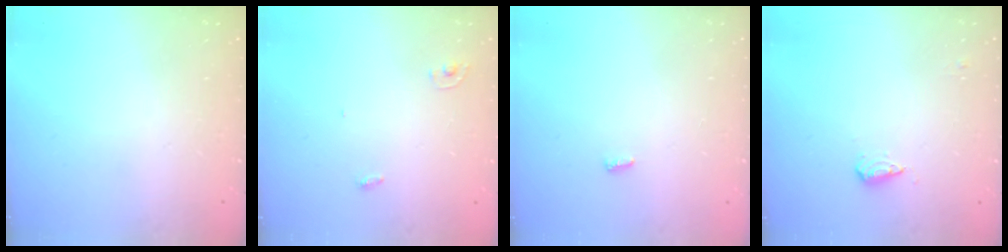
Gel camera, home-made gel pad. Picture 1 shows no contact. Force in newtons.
{"total": 2.8, "press": 2.8, "slide": 0.1}
{"total": 2.8, "press": 2.8, "slide": 0.5}
{"total": 5.5, "press": 5.4, "slide": 0.9}